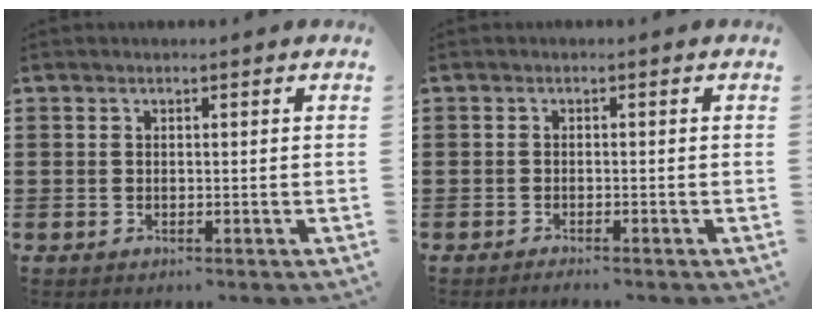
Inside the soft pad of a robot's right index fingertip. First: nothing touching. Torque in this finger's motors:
{"motor_torque": [-0.74, 0.80, 0.04, 0.02]}